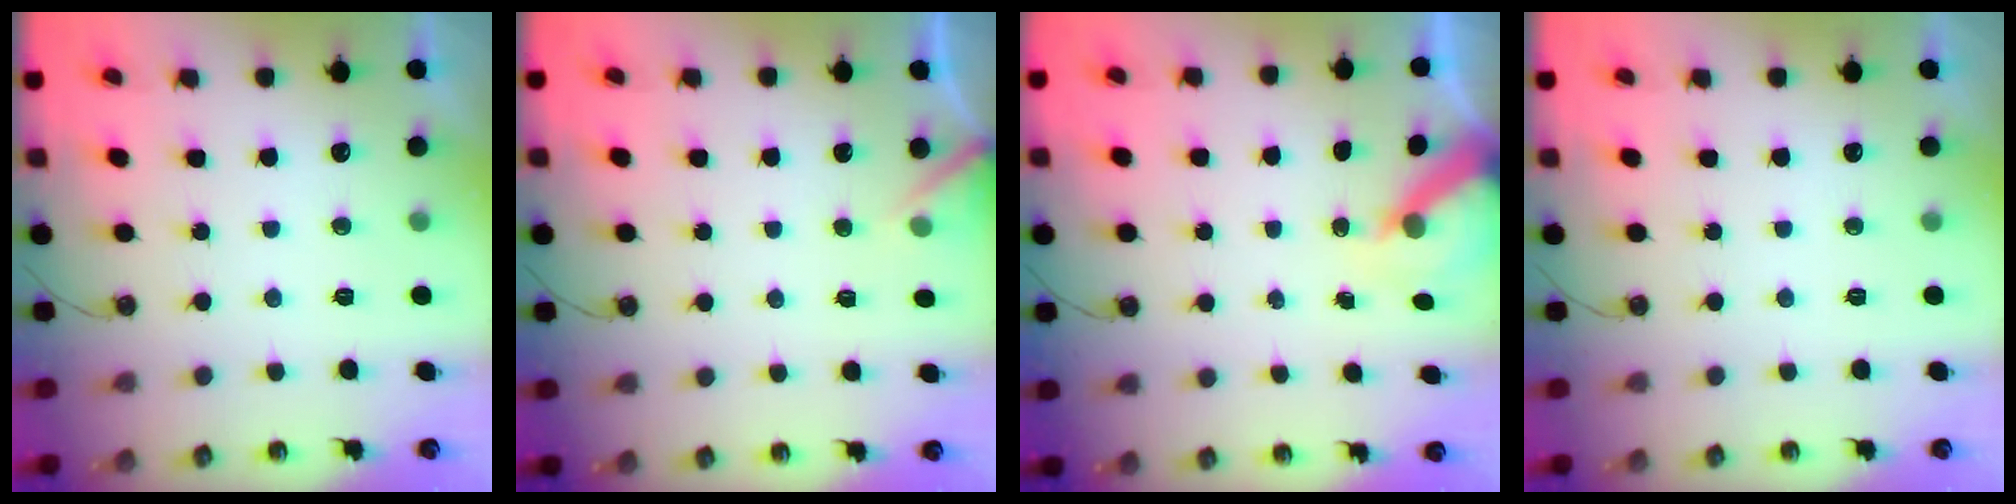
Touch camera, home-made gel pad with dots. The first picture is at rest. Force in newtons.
{"total": 4.7, "press": 4.6, "slide": 0.6}
{"total": 6.0, "press": 6.0, "slide": 0.7}
{"total": 0.0}